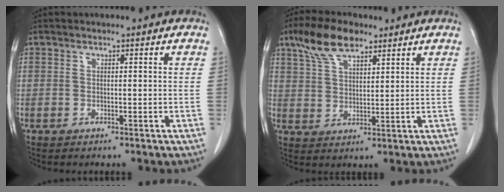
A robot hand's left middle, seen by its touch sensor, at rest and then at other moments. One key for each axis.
{"total": 8.3, "fx": 5.8, "fy": 3.1, "fz": 5.1, "tx": -0.106, "ty": 0.018, "tz": 0.112}